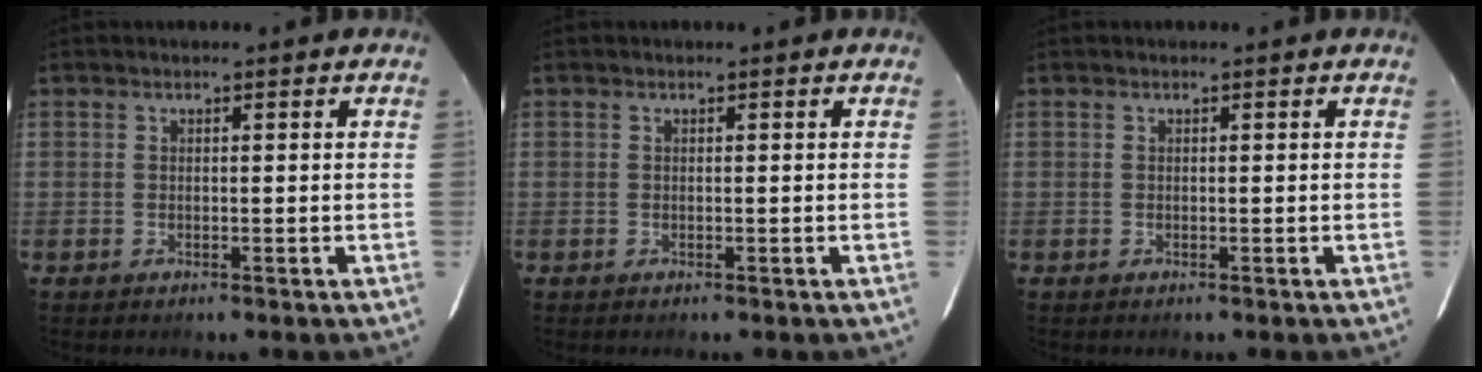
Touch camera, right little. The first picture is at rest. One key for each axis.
{"total": 0.0}
{"total": 0.0}